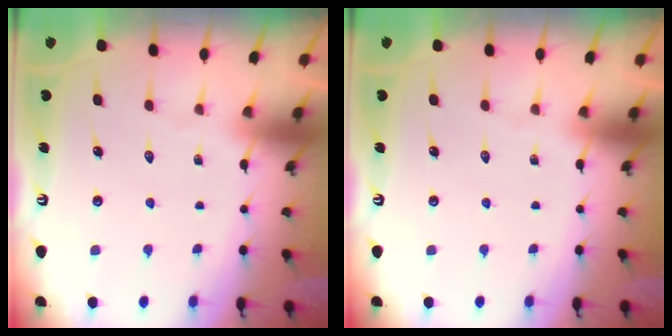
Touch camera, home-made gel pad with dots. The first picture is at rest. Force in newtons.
{"total": 0.0}